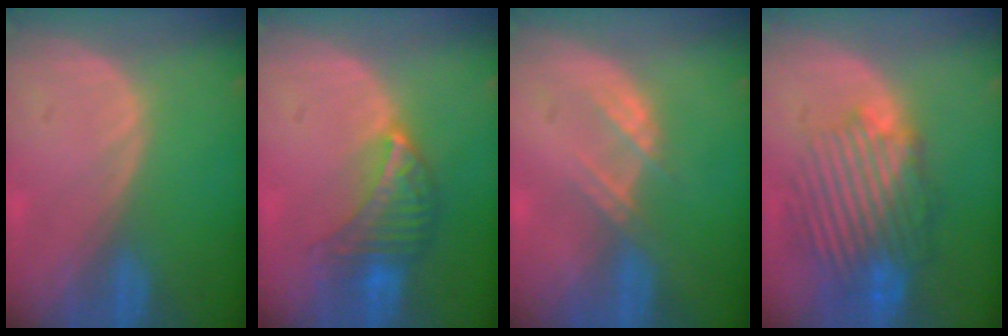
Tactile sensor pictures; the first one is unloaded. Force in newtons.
{"total": 7.0, "press": 6.4, "slide": 2.9}
{"total": 2.7, "press": 2.7, "slide": 0.3}
{"total": 10.2, "press": 9.7, "slide": 3.0}